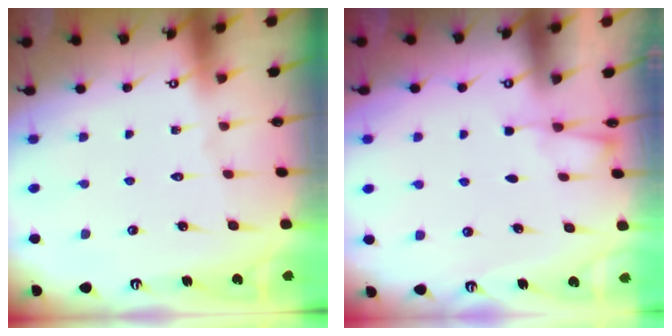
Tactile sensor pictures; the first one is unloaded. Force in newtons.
{"total": 2.4, "press": 2.4, "slide": 0.4}